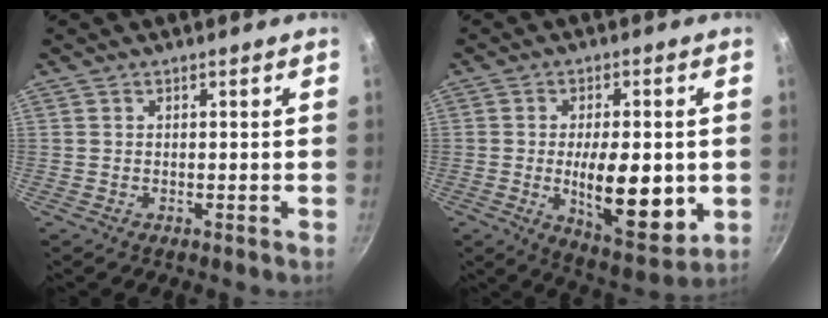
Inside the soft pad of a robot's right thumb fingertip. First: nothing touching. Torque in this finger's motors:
{"motor_torque": [1.06, 2.85, 0.68, 0.68, 0.38]}